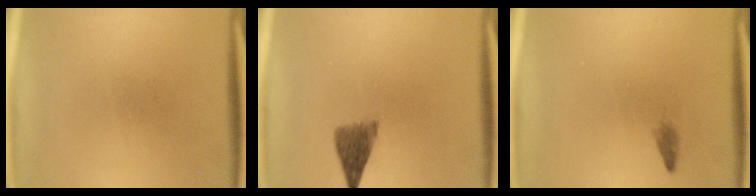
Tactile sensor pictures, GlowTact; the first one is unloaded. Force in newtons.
{"total": 4.1}
{"total": 0.8}